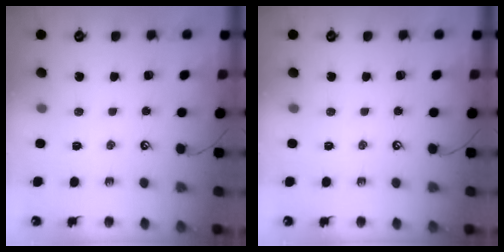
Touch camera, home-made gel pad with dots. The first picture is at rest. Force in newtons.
{"total": 0.0}